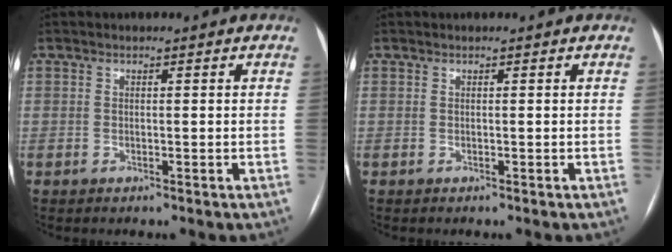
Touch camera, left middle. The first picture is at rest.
{"total": 0.0}